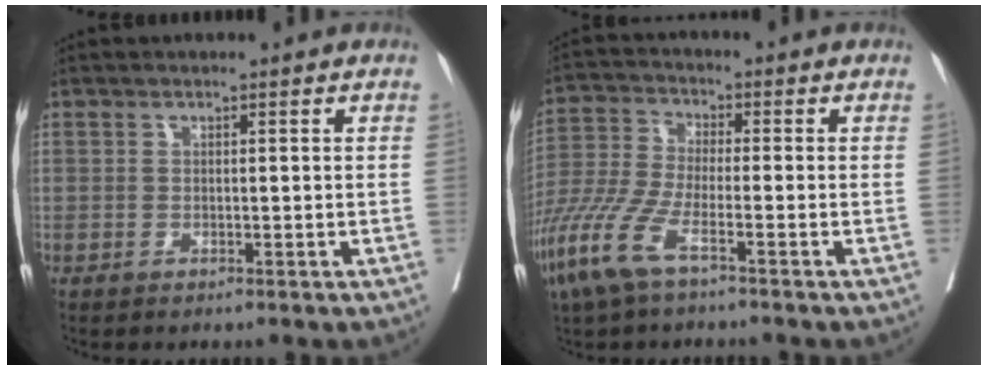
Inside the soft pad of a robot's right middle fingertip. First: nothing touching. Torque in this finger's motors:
{"motor_torque": [1.51, -0.63, 1.05, 0.21]}